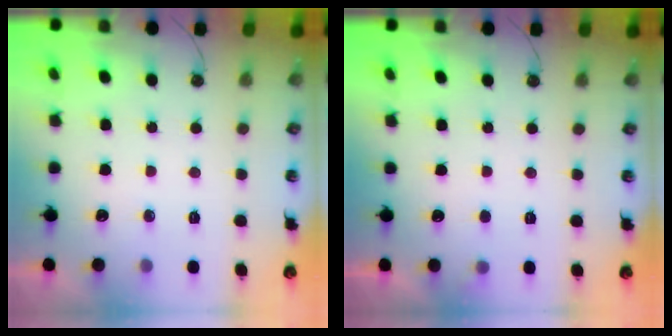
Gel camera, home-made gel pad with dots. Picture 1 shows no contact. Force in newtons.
{"total": 2.6, "press": 2.6, "slide": 0.4}